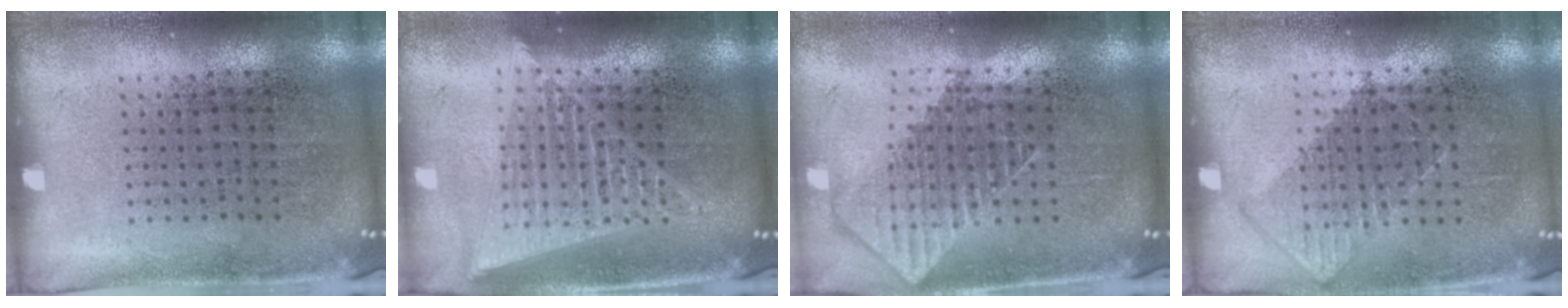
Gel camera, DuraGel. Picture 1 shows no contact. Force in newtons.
{"total": 1.8, "press": 1.6, "slide": 0.8}
{"total": 1.9, "press": 1.5, "slide": 1.2}
{"total": 0.6, "press": 0.4, "slide": 0.4}